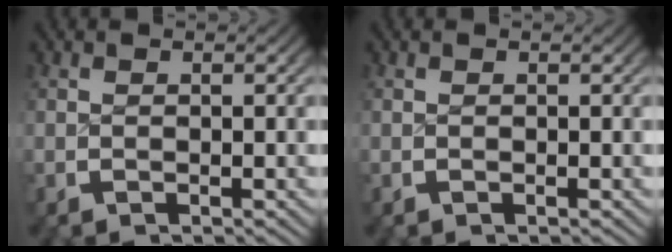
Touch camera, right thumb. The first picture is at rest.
{"total": 0.0}